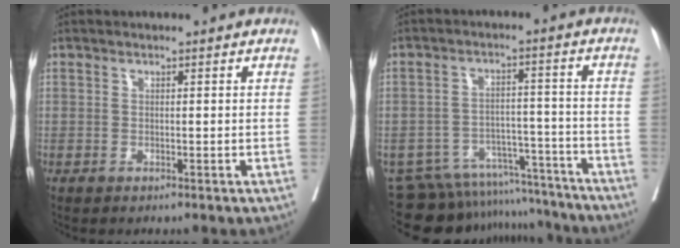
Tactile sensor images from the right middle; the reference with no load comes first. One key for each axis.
{"total": 15.6, "fx": -14.7, "fy": 4.5, "fz": 2.4, "tx": -0.040, "ty": 0.031, "tz": -0.198}